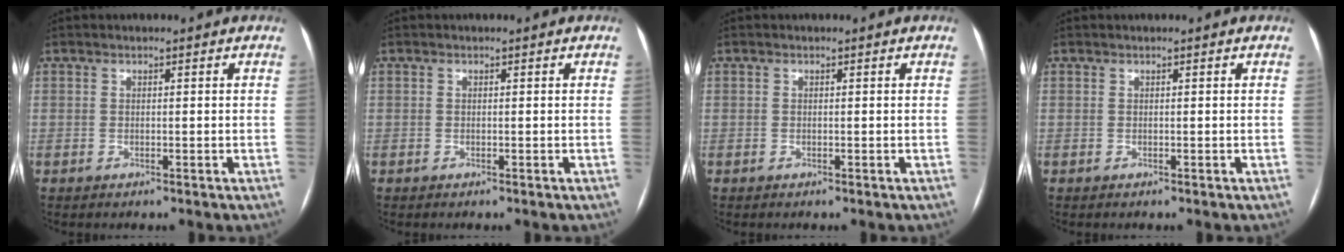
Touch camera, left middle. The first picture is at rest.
{"total": 0.0}
{"total": 0.0}
{"total": 0.0}